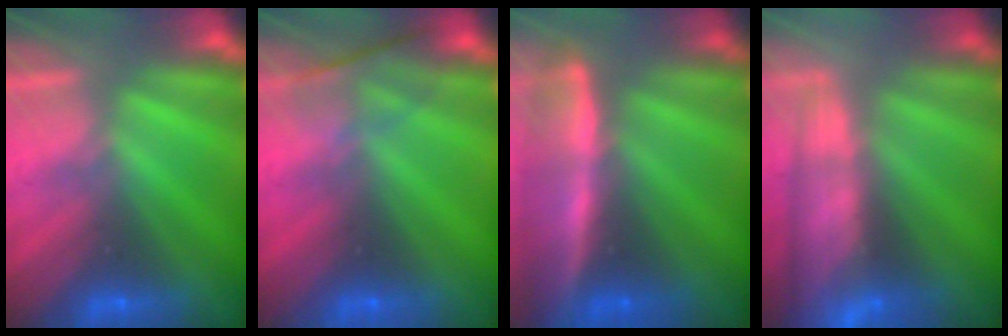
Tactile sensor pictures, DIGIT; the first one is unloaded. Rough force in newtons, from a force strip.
{"total": 2.3}
{"total": 8.0}
{"total": 6.0}